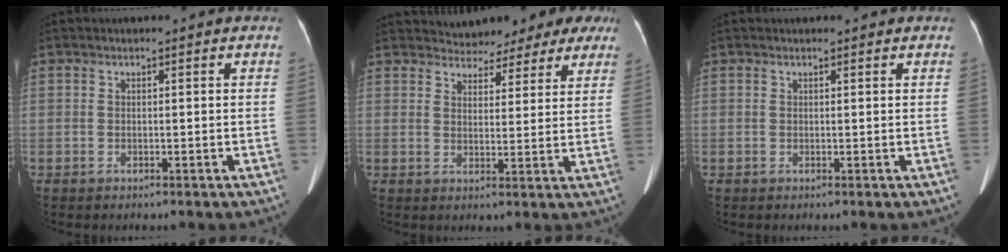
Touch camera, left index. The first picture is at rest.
{"total": 12.4, "force": [11.1, 4.5, 3.1], "torque": [-0.023, -0.002, 0.119]}
{"total": 1.8, "force": [1.5, 0.6, 0.8], "torque": [-0.007, 0.005, 0.015]}